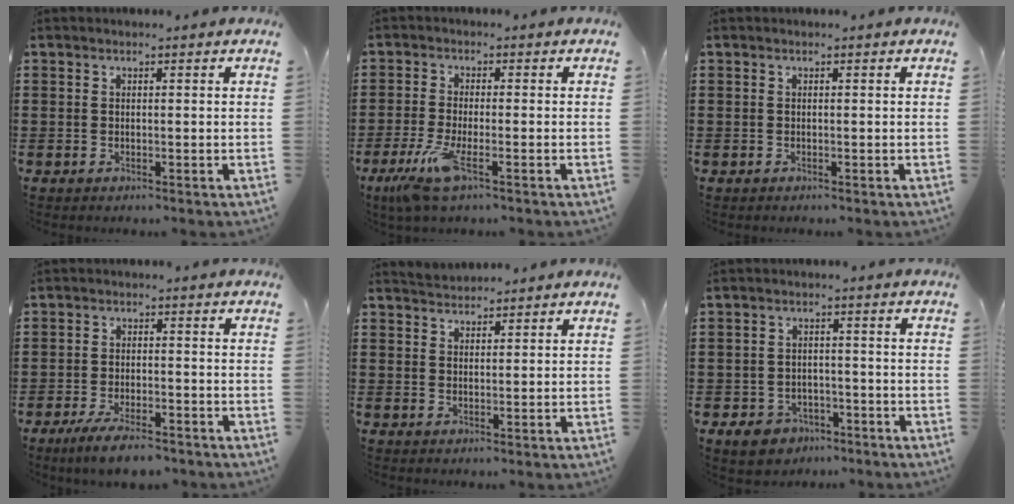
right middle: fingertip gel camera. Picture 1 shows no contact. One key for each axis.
{"total": 5.4, "fx": -2.8, "fy": 1.0, "fz": 4.4, "tx": -0.106, "ty": -0.020, "tz": -0.054}
{"total": 0.0}
{"total": 5.0, "fx": -4.2, "fy": 0.7, "fz": 2.6, "tx": -0.055, "ty": -0.007, "tz": -0.080}
{"total": 2.3, "fx": 2.2, "fy": 0.3, "fz": -0.2, "tx": -0.004, "ty": 0.002, "tz": 0.044}
{"total": 4.2, "fx": -3.5, "fy": 2.0, "fz": 1.0, "tx": -0.029, "ty": 0.005, "tz": -0.069}